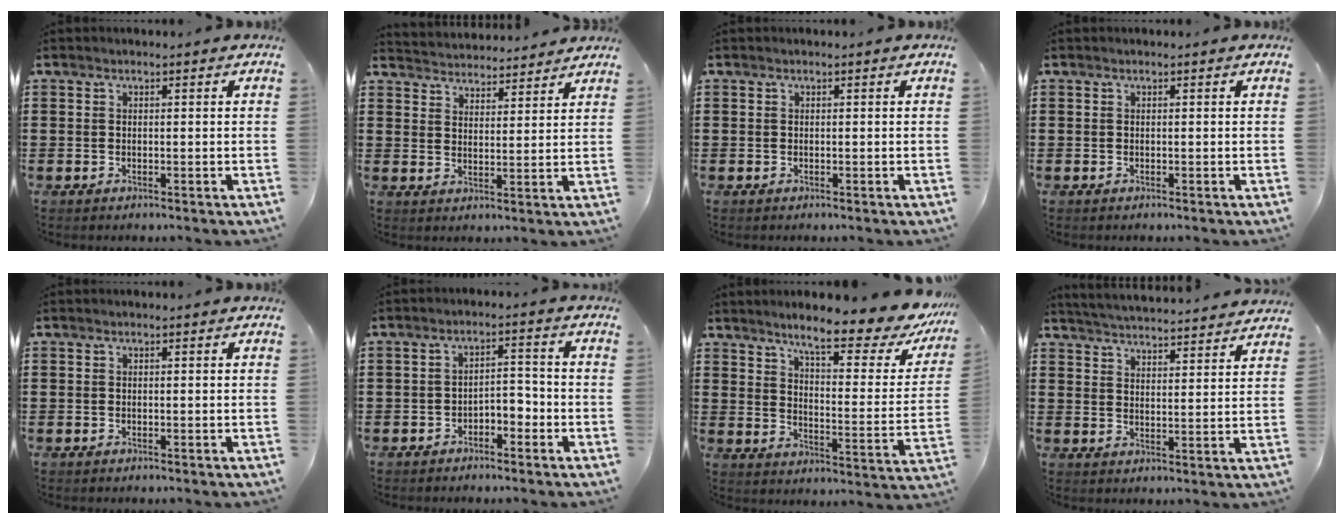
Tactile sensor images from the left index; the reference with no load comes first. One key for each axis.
{"total": 3.8, "fx": 3.7, "fy": 0.1, "fz": -0.6, "tx": -0.004, "ty": -0.021, "tz": 0.066}
{"total": 0.0}
{"total": 0.0}
{"total": 0.0}
{"total": 2.9, "fx": -2.4, "fy": 1.1, "fz": 1.0, "tx": -0.024, "ty": 0.006, "tz": -0.052}
{"total": 10.8, "fx": 8.9, "fy": 1.1, "fz": 6.1, "tx": -0.116, "ty": -0.050, "tz": 0.147}
{"total": 4.3, "fx": 4.2, "fy": -0.8, "fz": 0.0, "tx": -0.018, "ty": -0.033, "tz": 0.071}